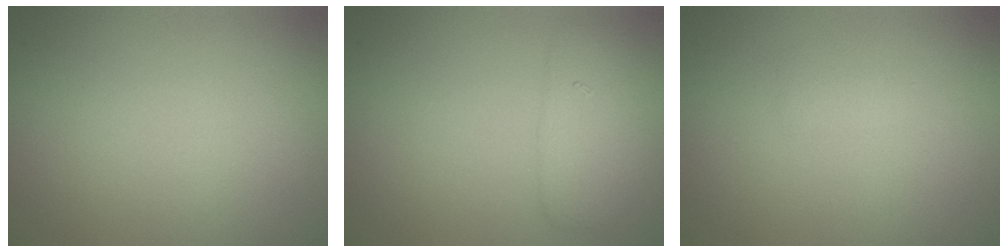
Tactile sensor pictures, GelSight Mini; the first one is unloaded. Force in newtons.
{"total": 3.0, "press": 3.0, "slide": 0.2}
{"total": 0.7, "press": 0.7, "slide": 0.1}